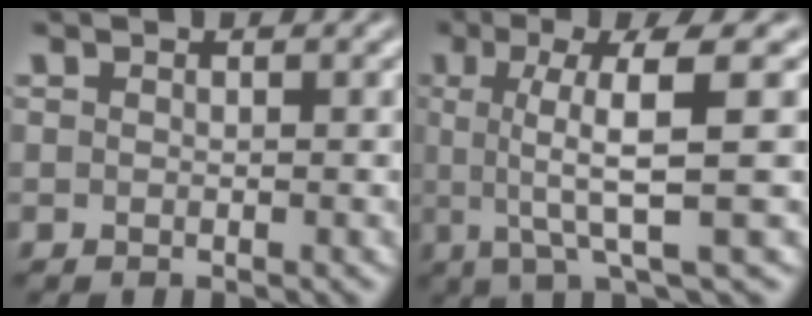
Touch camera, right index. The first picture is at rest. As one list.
[{"total": 5.8, "force": [0.1, 0.3, 5.8], "torque": [-0.099, -0.011, 0.009]}]